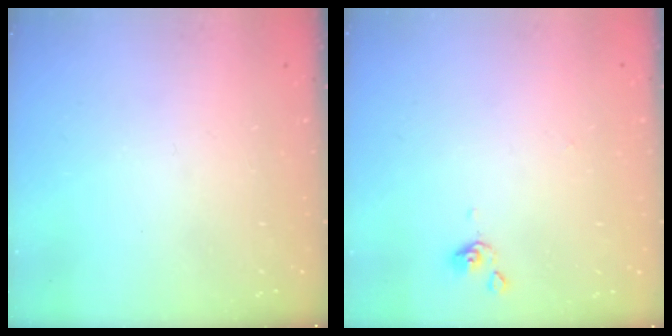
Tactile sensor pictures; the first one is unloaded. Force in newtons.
{"total": 0.0}